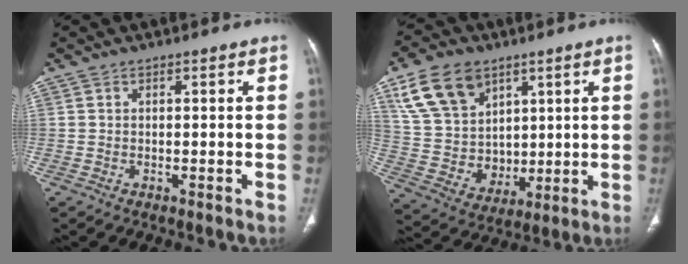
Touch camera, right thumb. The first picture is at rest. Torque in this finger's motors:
{"motor_torque": [-1.33, 1.54, 0.35, -0.15, 0.11]}